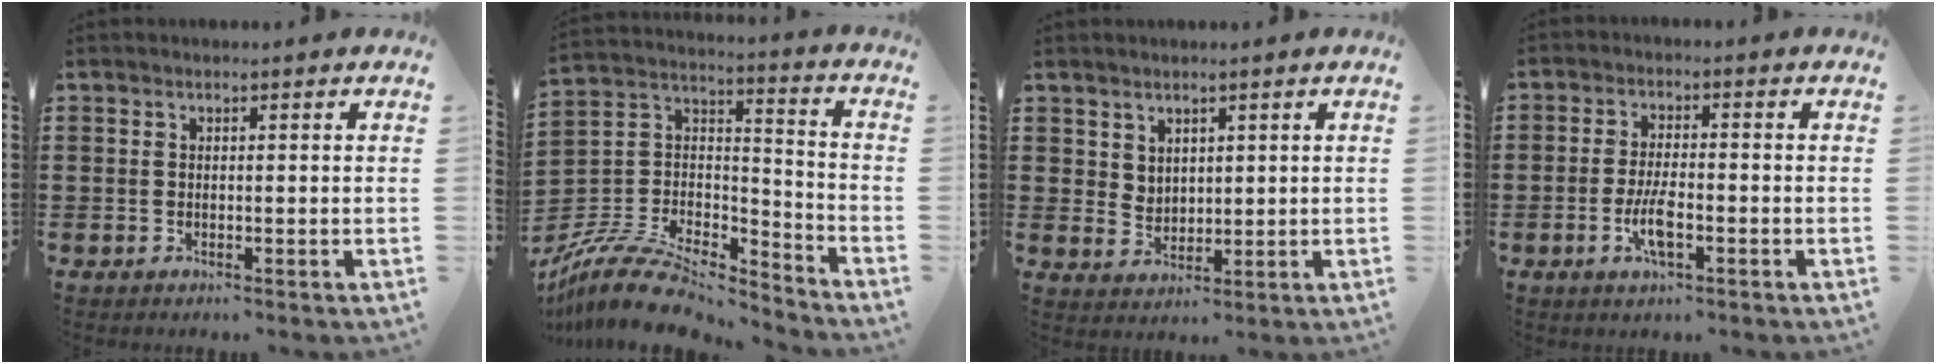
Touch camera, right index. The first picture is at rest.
{"total": 10.8, "force": [-9.0, 3.5, 4.8], "torque": [-0.103, 0.017, -0.177]}
{"total": 3.1, "force": [2.6, 1.8, 0.4], "torque": [-0.015, 0.002, 0.051]}
{"total": 5.1, "force": [-1.7, 1.5, 4.5], "torque": [-0.096, 0.001, -0.036]}